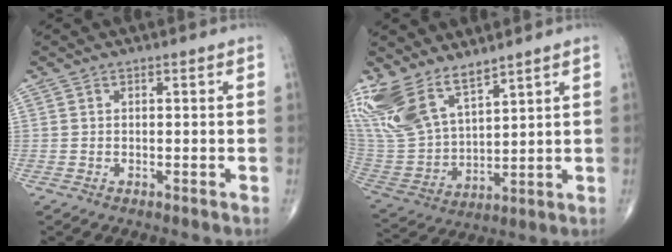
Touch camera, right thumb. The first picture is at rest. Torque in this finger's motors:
{"motor_torque": [0.05, 0.35, 1.39, 1.38, 0.13]}